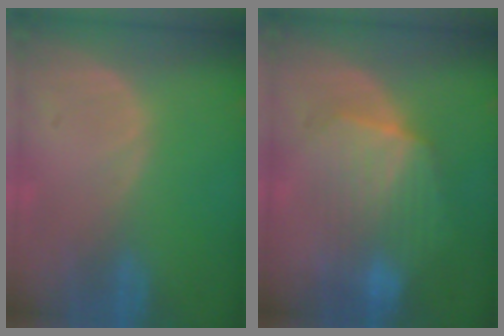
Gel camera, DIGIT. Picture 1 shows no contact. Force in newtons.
{"total": 7.1, "press": 7.0, "slide": 1.3}